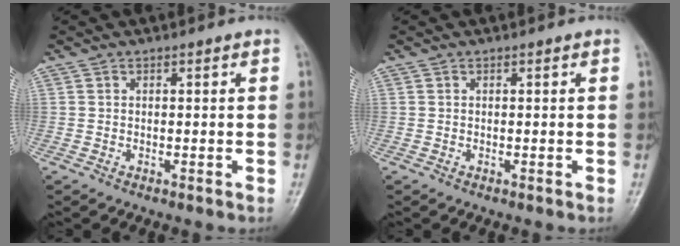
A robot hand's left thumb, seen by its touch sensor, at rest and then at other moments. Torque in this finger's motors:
{"motor_torque": [0.00, 0.00, -0.05, -0.04, 0.00]}